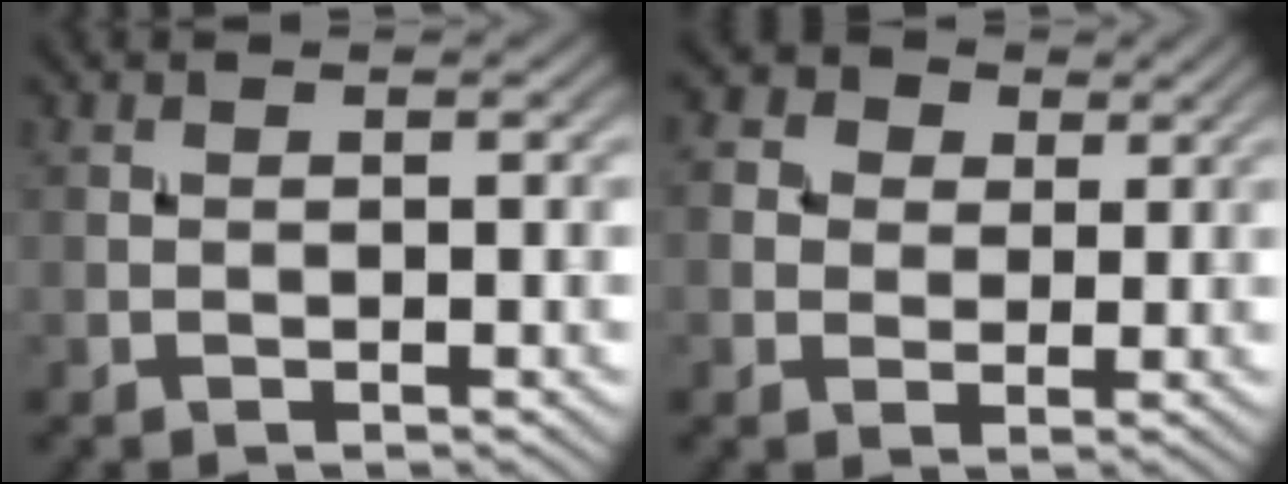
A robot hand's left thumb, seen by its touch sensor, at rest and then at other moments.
{"total": 4.8, "force": [1.7, 3.9, 2.1], "torque": [-0.071, 0.003, 0.020]}